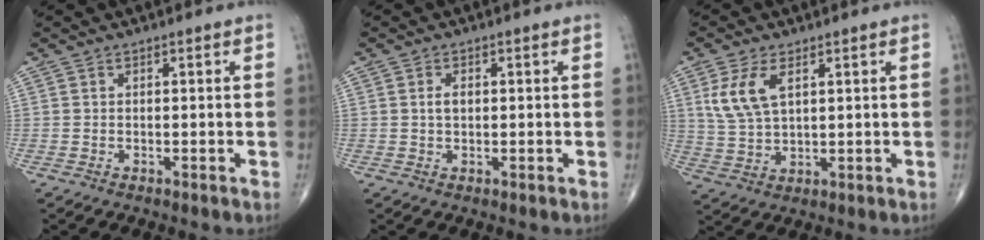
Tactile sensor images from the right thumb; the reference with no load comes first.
{"total": 2.6, "force": [0.2, 1.6, 2.1], "torque": [-0.037, 0.005, 0.001]}
{"total": 8.0, "force": [3.0, 4.0, 6.2], "torque": [-0.131, -0.006, 0.066]}